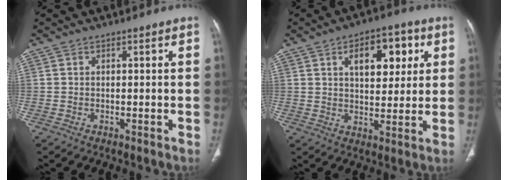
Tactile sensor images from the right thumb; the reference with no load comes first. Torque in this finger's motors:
{"motor_torque": [-0.62, 0.93, 0.80, 0.28, 0.18]}